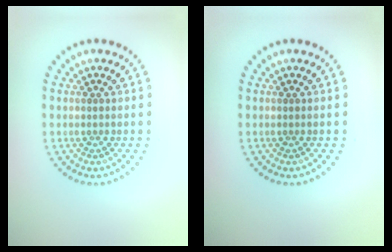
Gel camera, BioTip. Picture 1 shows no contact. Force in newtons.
{"total": 0.0}